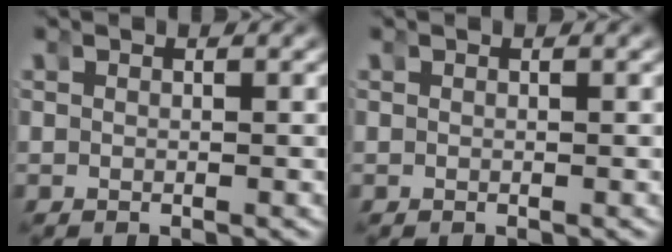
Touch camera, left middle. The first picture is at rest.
{"total": 0.0}